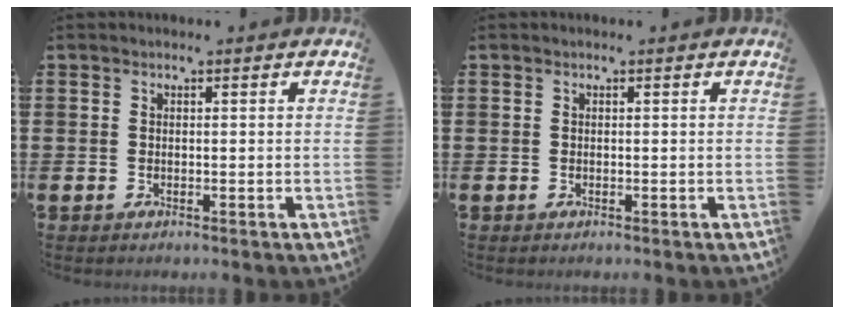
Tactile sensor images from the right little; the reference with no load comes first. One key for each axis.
{"total": 0.0}